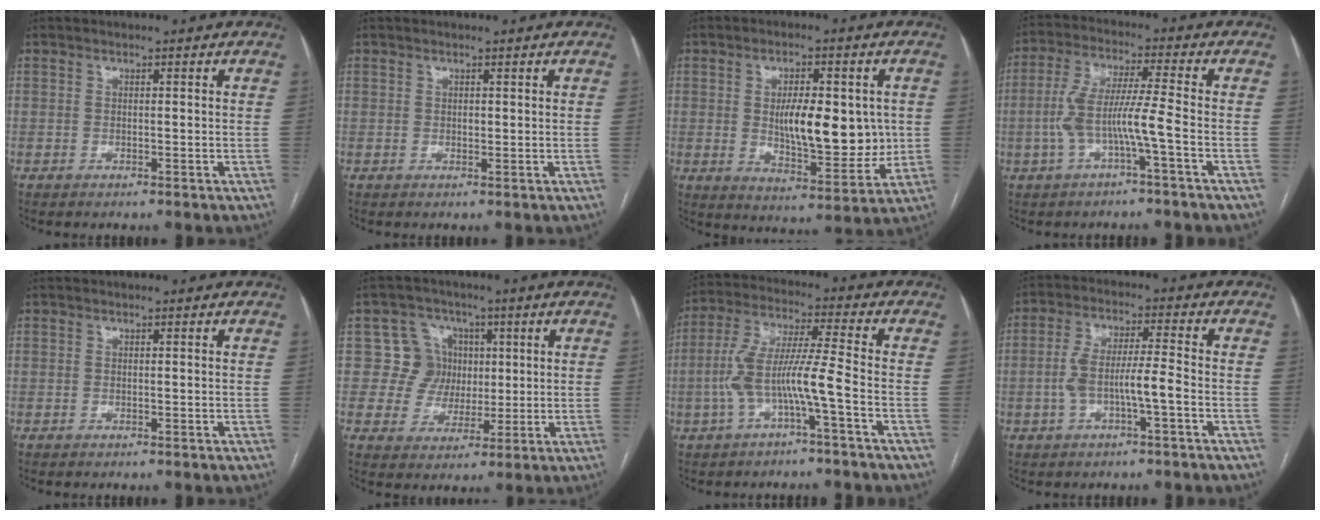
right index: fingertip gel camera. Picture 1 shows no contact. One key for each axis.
{"total": 0.6, "fx": 0.2, "fy": 0.4, "fz": 0.4, "tx": -0.006, "ty": 0.000, "tz": 0.003}
{"total": 12.4, "fx": 0.7, "fy": 4.8, "fz": 11.4, "tx": -0.173, "ty": -0.002, "tz": 0.021}
{"total": 8.1, "fx": -2.4, "fy": 0.0, "fz": 7.7, "tx": -0.165, "ty": 0.022, "tz": -0.045}
{"total": 0.0}
{"total": 7.5, "fx": 1.3, "fy": 7.3, "fz": 1.0, "tx": -0.010, "ty": 0.027, "tz": 0.024}
{"total": 9.3, "fx": -3.1, "fy": 0.1, "fz": 8.8, "tx": -0.187, "ty": 0.025, "tz": -0.059}
{"total": 7.0, "fx": -2.0, "fy": 0.8, "fz": 6.7, "tx": -0.137, "ty": 0.020, "tz": -0.036}